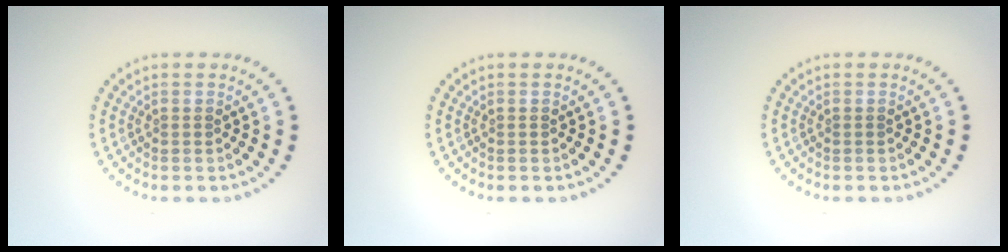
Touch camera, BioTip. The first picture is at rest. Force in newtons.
{"total": 0.0}
{"total": 0.0}